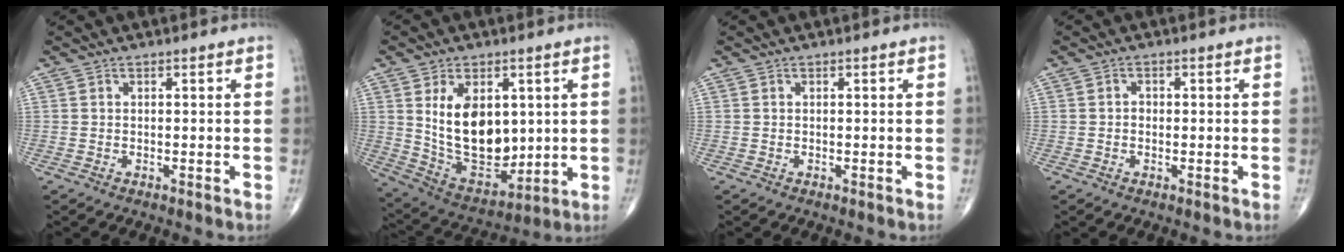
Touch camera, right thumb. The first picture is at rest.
{"total": 16.4, "force": [2.8, 10.2, 12.5], "torque": [-0.169, -0.024, 0.072]}
{"total": 0.0}
{"total": 1.3, "force": [-0.1, 1.1, 0.7], "torque": [-0.004, 0.005, -0.004]}